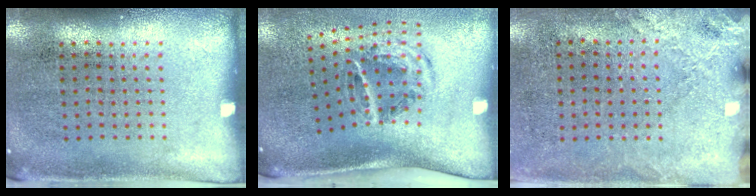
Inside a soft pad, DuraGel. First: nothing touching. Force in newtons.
{"total": 2.2, "press": 1.2, "slide": 1.8}
{"total": 2.4, "press": 2.1, "slide": 1.2}